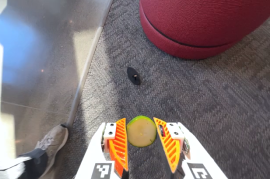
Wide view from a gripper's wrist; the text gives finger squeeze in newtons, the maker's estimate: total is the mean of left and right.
{"total": 9.2, "left": 9.4, "right": 9.1}